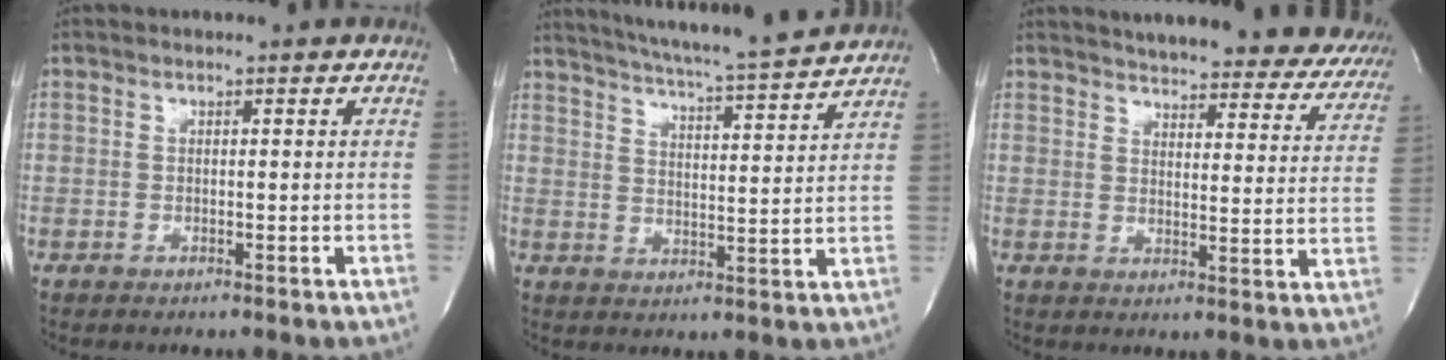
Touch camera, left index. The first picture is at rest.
{"total": 15.2, "force": [13.9, -0.3, 6.2], "torque": [-0.110, -0.021, 0.192]}
{"total": 26.9, "force": [24.5, 6.2, 9.1], "torque": [-0.129, -0.061, 0.277]}